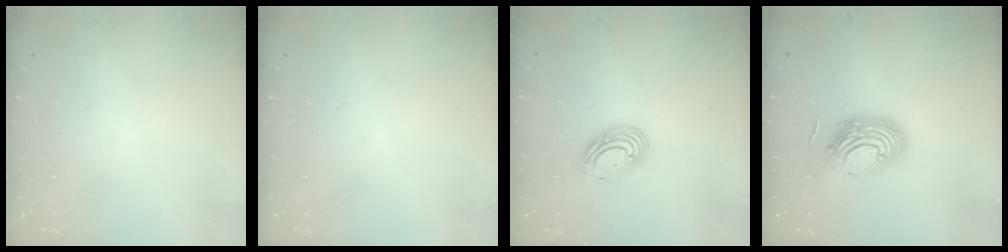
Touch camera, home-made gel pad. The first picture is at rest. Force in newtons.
{"total": 0.0}
{"total": 9.5, "press": 9.4, "slide": 1.7}
{"total": 13.5, "press": 13.5, "slide": 1.3}